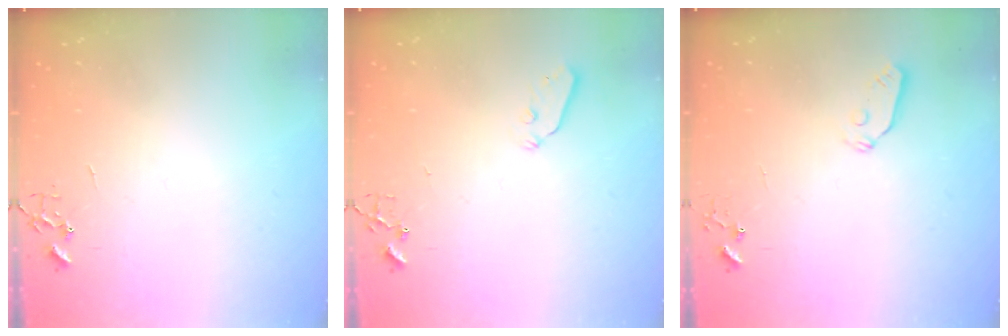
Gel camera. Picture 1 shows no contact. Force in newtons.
{"total": 4.4, "press": 4.3, "slide": 0.8}
{"total": 3.8, "press": 3.8, "slide": 0.6}